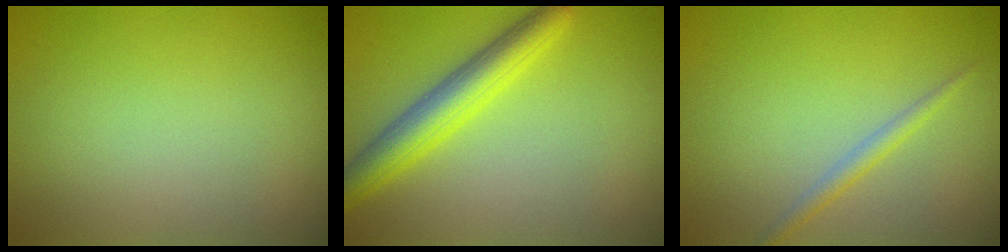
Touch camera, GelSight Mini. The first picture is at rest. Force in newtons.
{"total": 4.5, "press": 4.5, "slide": 0.2}
{"total": 1.4, "press": 1.4, "slide": 0.1}